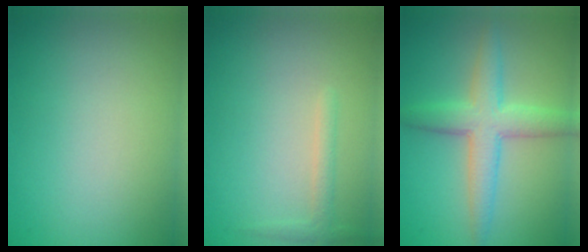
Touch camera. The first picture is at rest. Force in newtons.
{"total": 1.3, "press": 1.3, "slide": 0.1}
{"total": 5.0, "press": 5.0, "slide": 0.1}